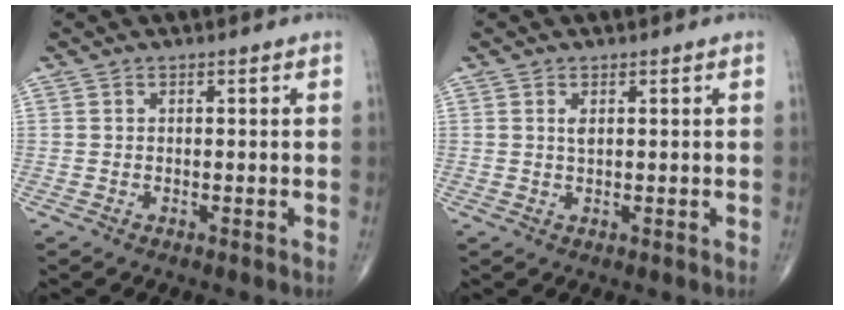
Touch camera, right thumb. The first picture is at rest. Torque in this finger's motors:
{"motor_torque": [0.33, -0.09, 0.01, -0.20, -0.03]}